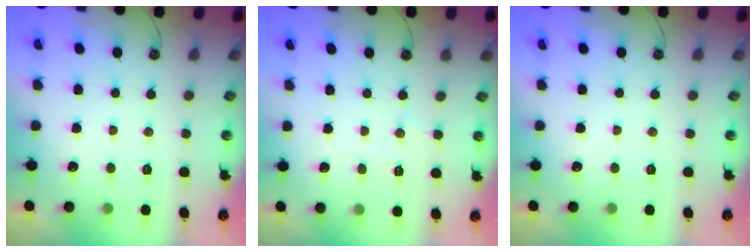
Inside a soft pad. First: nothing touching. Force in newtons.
{"total": 4.9, "press": 4.9, "slide": 0.8}
{"total": 0.0}